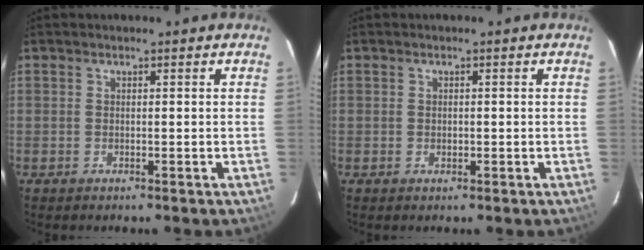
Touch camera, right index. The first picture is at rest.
{"total": 0.6, "force": [-0.1, 0.6, 0.1], "torque": [0.003, 0.000, 0.001]}